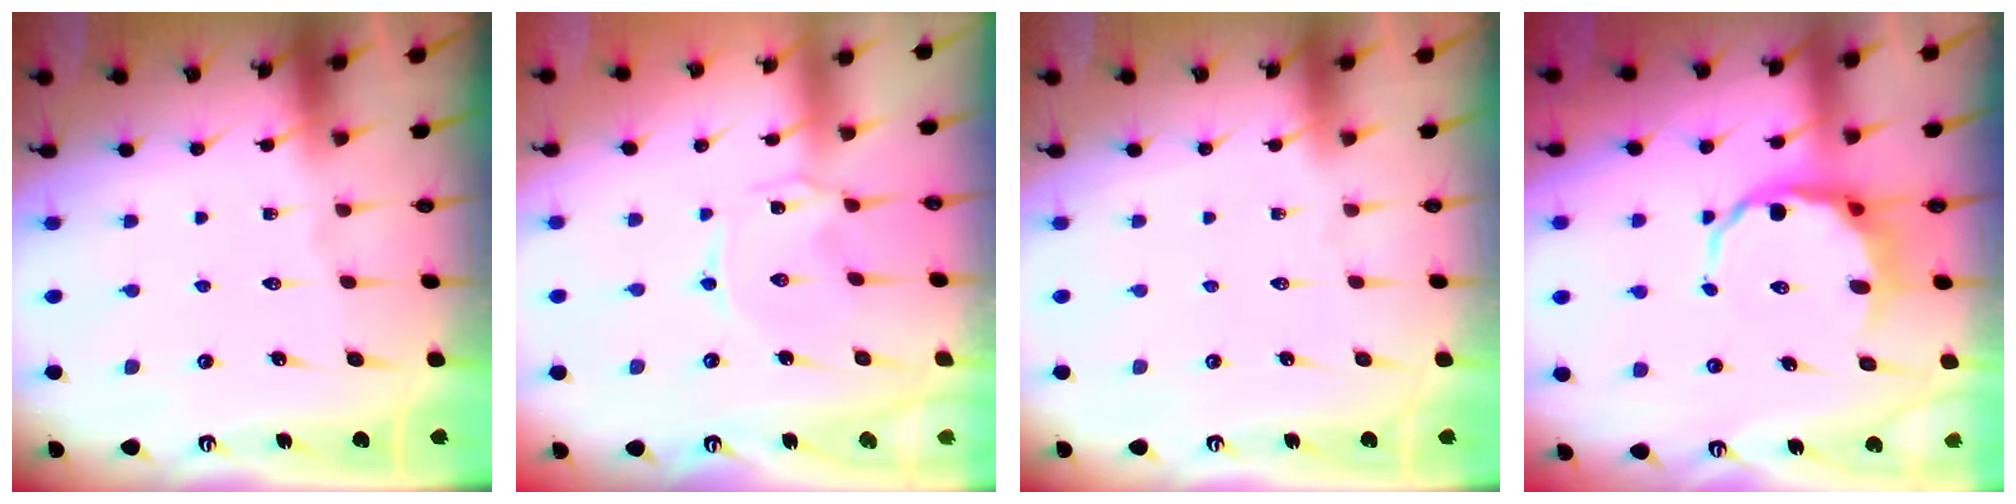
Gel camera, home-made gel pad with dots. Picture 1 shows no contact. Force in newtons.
{"total": 0.9, "press": 0.8, "slide": 0.2}
{"total": 0.0}
{"total": 10.1, "press": 9.8, "slide": 2.5}